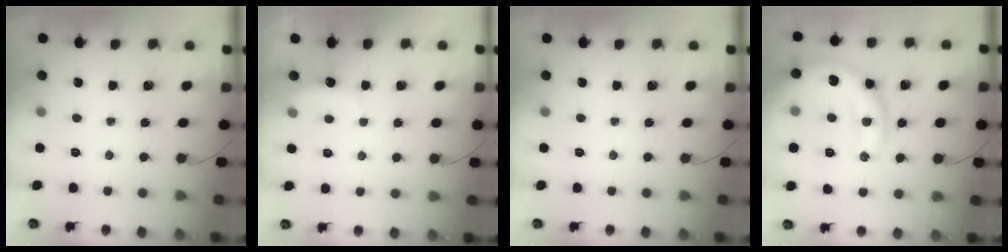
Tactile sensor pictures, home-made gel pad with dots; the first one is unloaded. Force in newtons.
{"total": 3.5, "press": 3.4, "slide": 0.9}
{"total": 0.0}
{"total": 15.6, "press": 15.5, "slide": 1.1}